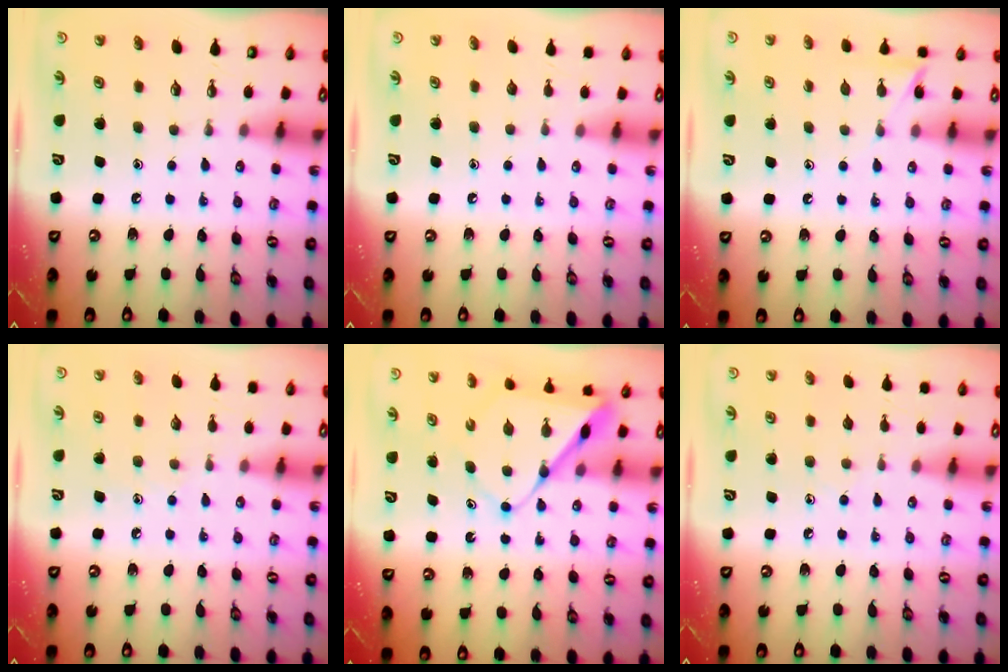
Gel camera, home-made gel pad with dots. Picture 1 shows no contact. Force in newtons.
{"total": 0.0}
{"total": 6.1, "press": 6.1, "slide": 0.5}
{"total": 4.4, "press": 4.3, "slide": 0.6}
{"total": 9.0, "press": 9.0, "slide": 0.8}
{"total": 6.1, "press": 6.1, "slide": 0.5}